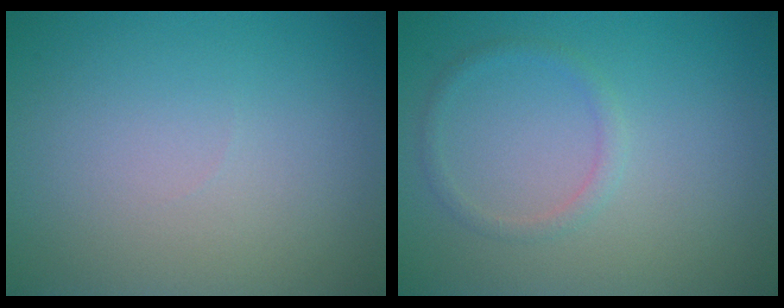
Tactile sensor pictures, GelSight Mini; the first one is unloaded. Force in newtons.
{"total": 1.2, "press": 1.2, "slide": 0.1}